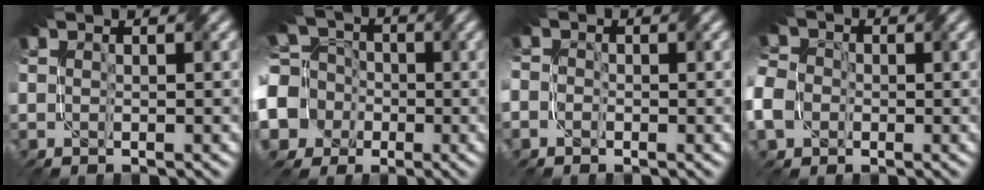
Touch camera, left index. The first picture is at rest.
{"total": 9.3, "force": [-1.6, 8.5, 3.2], "torque": [-0.099, -0.008, -0.051]}
{"total": 2.1, "force": [-1.0, 1.8, 0.4], "torque": [-0.012, 0.003, -0.018]}
{"total": 6.0, "force": [-1.7, 5.0, 2.8], "torque": [-0.081, 0.001, -0.039]}